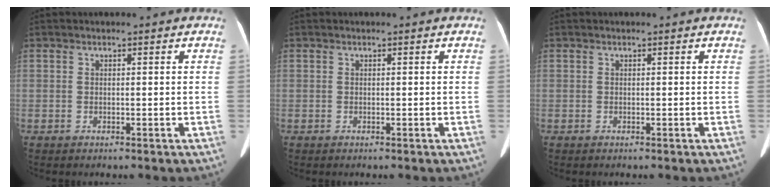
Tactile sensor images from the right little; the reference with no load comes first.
{"total": 0.0}
{"total": 0.0}